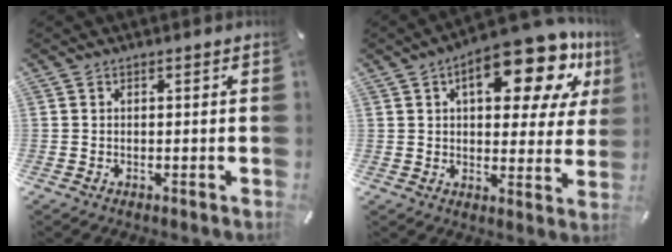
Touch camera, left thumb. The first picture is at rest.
{"total": 19.4, "force": [9.7, 8.1, 14.7], "torque": [-0.201, -0.047, 0.151]}